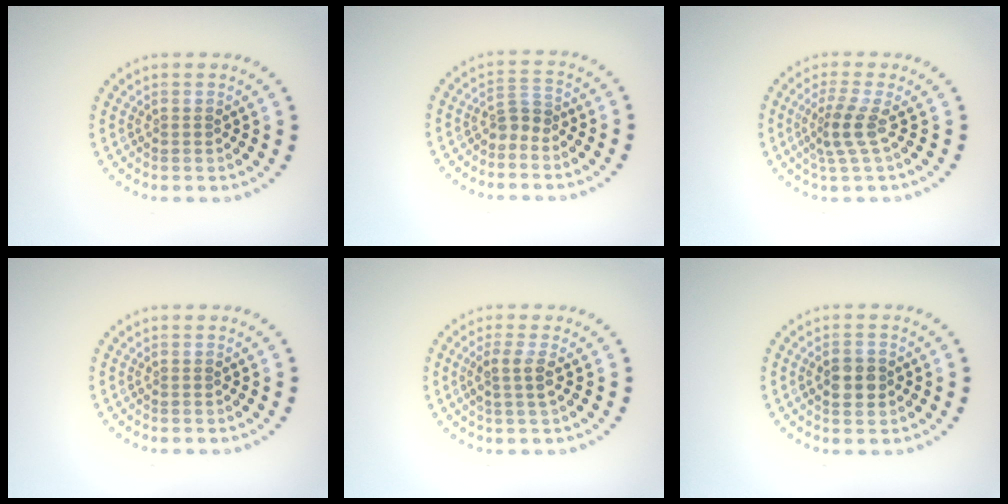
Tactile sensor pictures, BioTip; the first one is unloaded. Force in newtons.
{"total": 1.8, "press": 1.3, "slide": 1.2}
{"total": 2.7, "press": 1.9, "slide": 1.9}
{"total": 0.0}
{"total": 2.1, "press": 1.8, "slide": 1.0}
{"total": 3.0, "press": 3.0, "slide": 0.2}